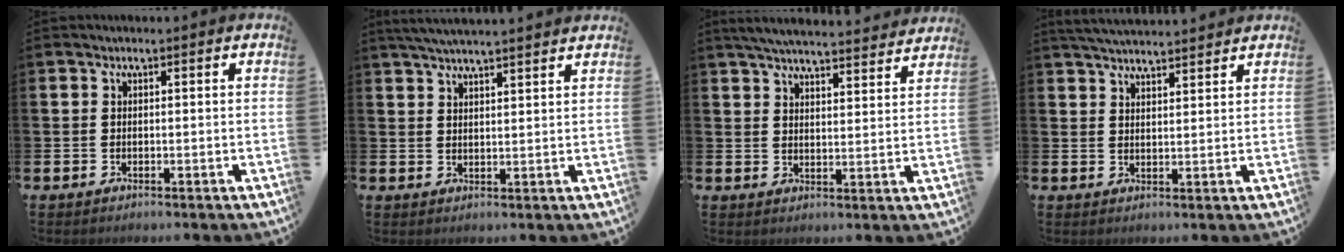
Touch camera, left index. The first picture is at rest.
{"total": 4.1, "force": [4.0, -0.2, 1.1], "torque": [-0.029, -0.011, 0.072]}
{"total": 5.7, "force": [5.6, 0.5, 1.2], "torque": [-0.039, -0.033, 0.099]}
{"total": 4.1, "force": [4.1, 0.1, 0.3], "torque": [-0.009, -0.021, 0.075]}